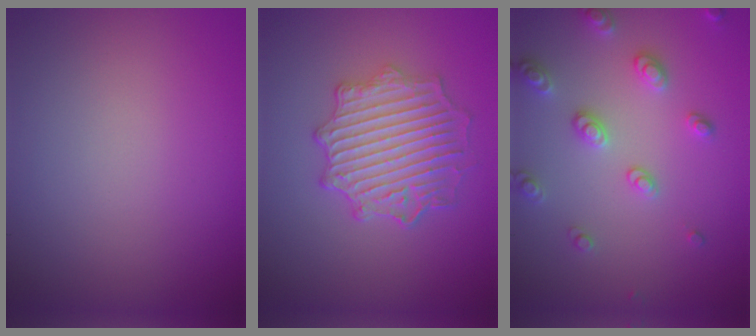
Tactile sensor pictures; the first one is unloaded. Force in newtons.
{"total": 5.2, "press": 4.6, "slide": 2.2}
{"total": 2.9, "press": 2.9, "slide": 0.5}